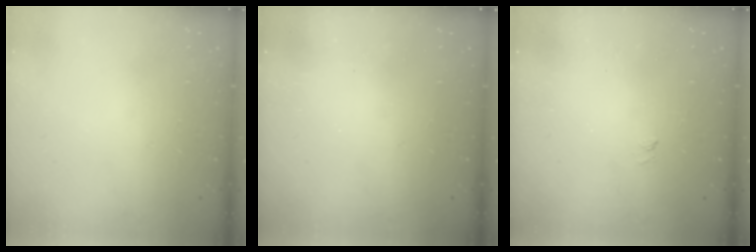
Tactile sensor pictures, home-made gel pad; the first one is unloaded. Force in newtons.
{"total": 2.6, "press": 2.4, "slide": 0.8}
{"total": 1.2, "press": 0.5, "slide": 1.1}